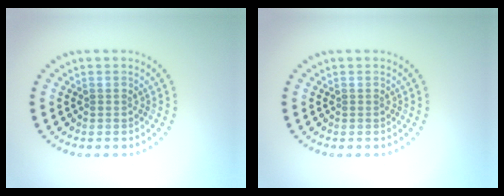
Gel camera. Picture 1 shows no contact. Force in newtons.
{"total": 0.0}